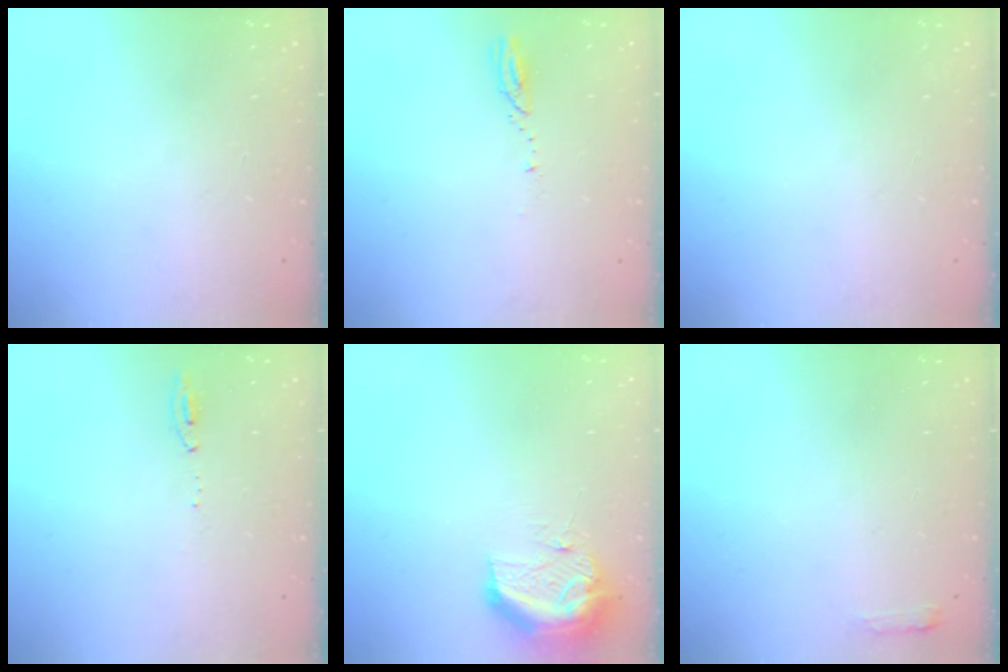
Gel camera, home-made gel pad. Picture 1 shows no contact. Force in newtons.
{"total": 3.3, "press": 3.3, "slide": 0.3}
{"total": 0.0}
{"total": 6.0, "press": 5.8, "slide": 1.5}
{"total": 11.7, "press": 11.7, "slide": 1.3}
{"total": 2.7, "press": 2.6, "slide": 0.5}